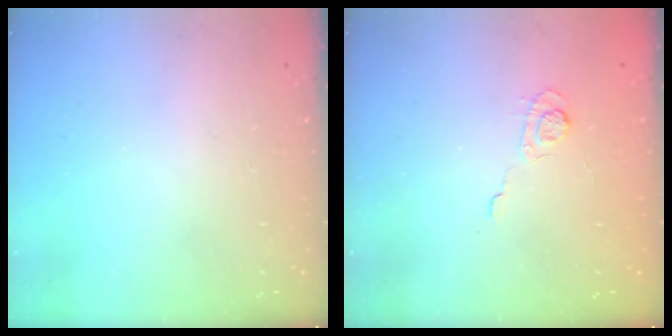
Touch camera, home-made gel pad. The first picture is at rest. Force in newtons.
{"total": 3.1, "press": 2.7, "slide": 1.5}